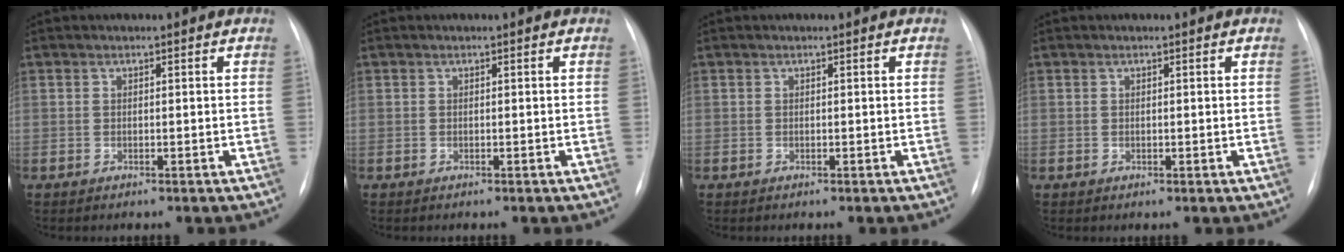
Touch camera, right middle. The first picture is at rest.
{"total": 0.0}
{"total": 0.0}
{"total": 0.0}